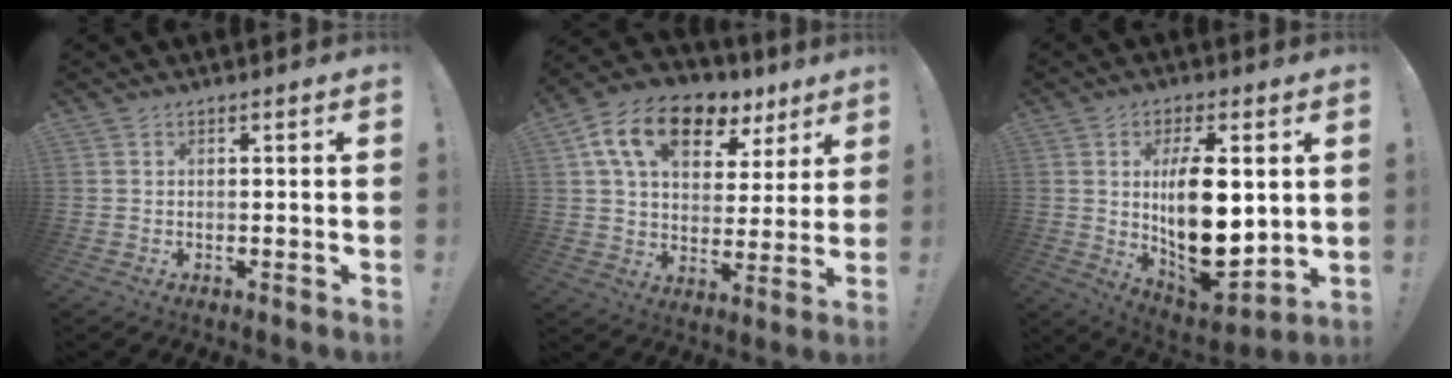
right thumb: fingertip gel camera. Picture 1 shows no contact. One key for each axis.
{"total": 16.3, "fx": 8.7, "fy": 9.8, "fz": 9.8, "tx": -0.161, "ty": -0.037, "tz": 0.156}
{"total": 18.3, "fx": 2.0, "fy": 8.4, "fz": 16.1, "tx": -0.262, "ty": -0.032, "tz": 0.042}